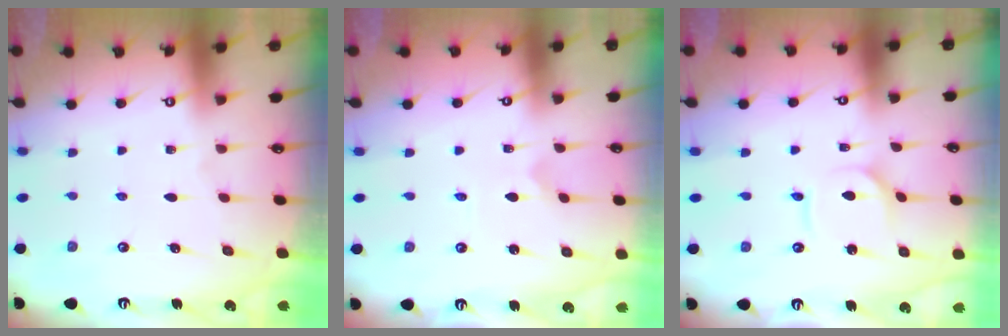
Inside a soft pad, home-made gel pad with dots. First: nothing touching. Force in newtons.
{"total": 0.0}
{"total": 2.4, "press": 2.3, "slide": 0.2}